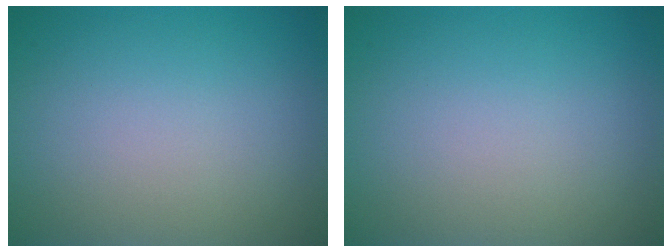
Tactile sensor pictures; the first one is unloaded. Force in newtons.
{"total": 0.0}